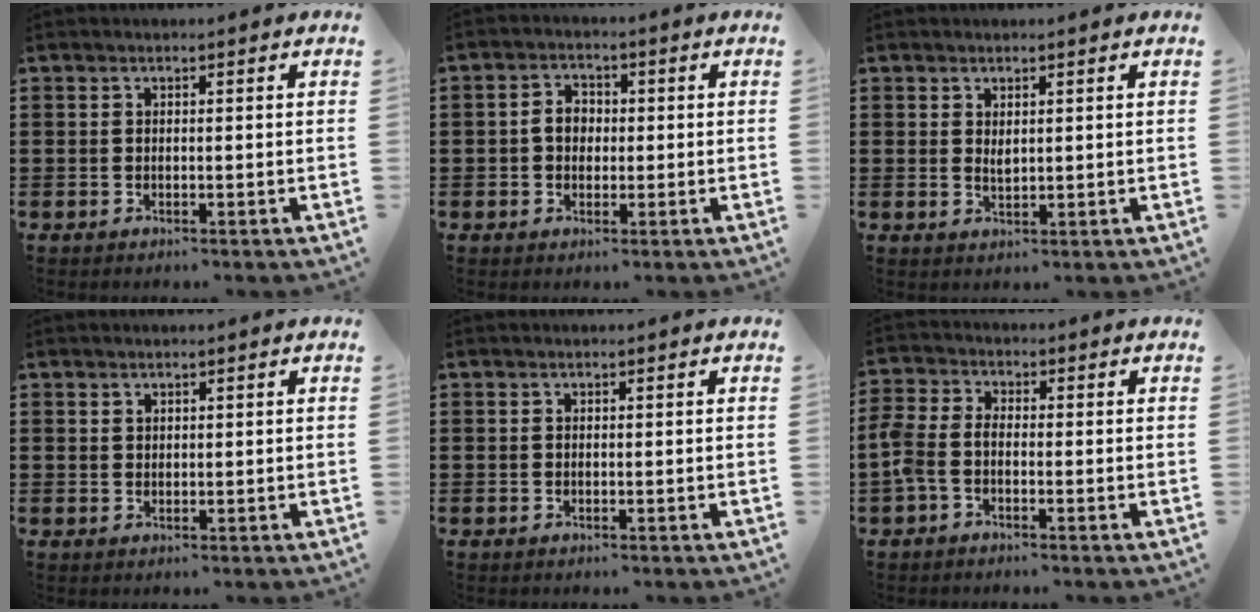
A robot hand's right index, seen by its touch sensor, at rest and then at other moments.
{"total": 3.4, "force": [-0.1, 2.6, 2.2], "torque": [-0.048, 0.011, -0.005]}
{"total": 1.5, "force": [0.8, 0.6, 1.1], "torque": [-0.022, 0.003, 0.013]}
{"total": 0.9, "force": [0.6, 0.6, 0.1], "torque": [-0.004, 0.002, 0.012]}
{"total": 0.0}
{"total": 2.9, "force": [-1.7, 1.6, 1.8], "torque": [-0.056, -0.002, -0.040]}